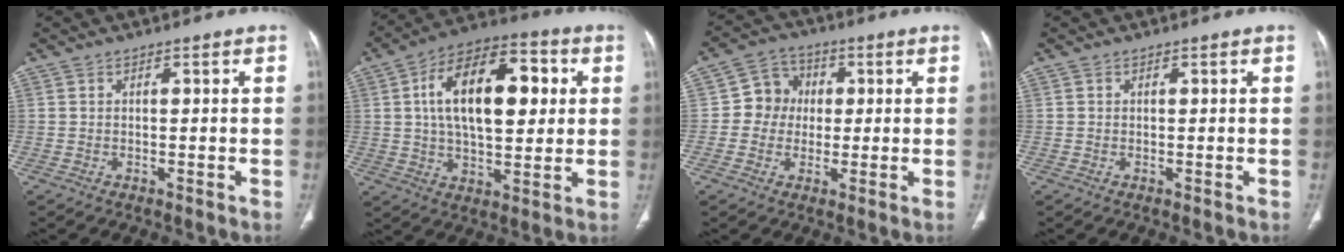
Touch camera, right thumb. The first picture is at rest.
{"total": 20.2, "force": [4.0, 10.6, 16.7], "torque": [-0.246, 0.015, 0.058]}
{"total": 7.2, "force": [0.3, 6.8, 2.6], "torque": [-0.006, 0.012, -0.008]}
{"total": 0.0}